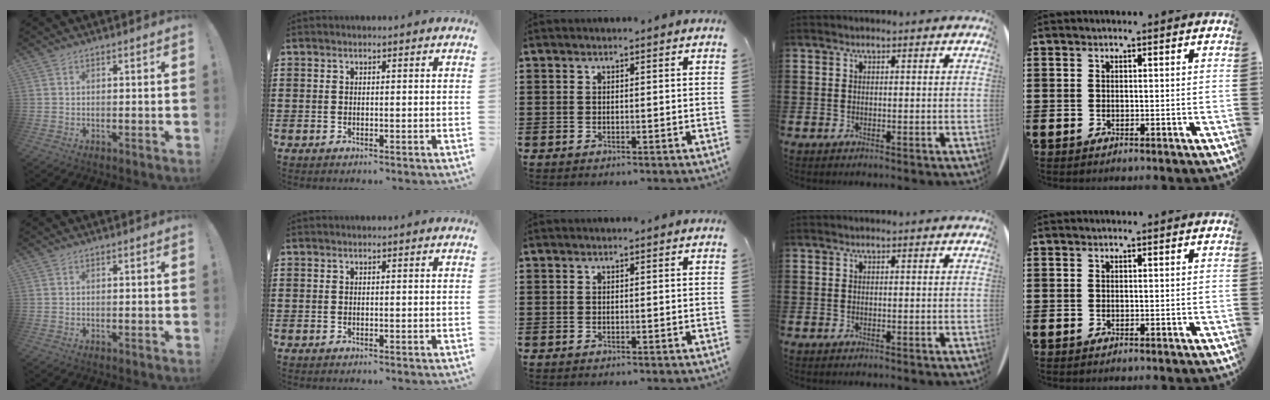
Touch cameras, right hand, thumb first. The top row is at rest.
{}